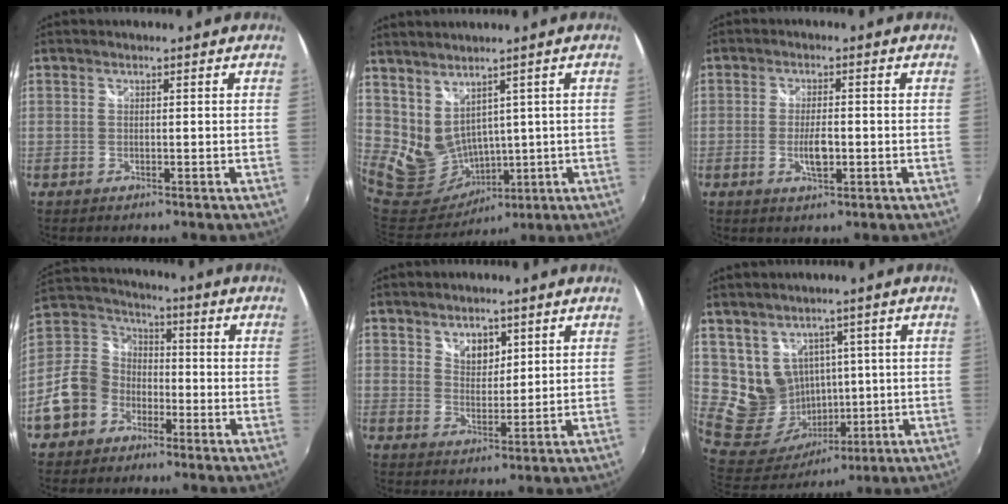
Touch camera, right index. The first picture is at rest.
{"total": 10.4, "force": [3.6, 7.7, 6.0], "torque": [-0.133, -0.008, 0.103]}
{"total": 4.3, "force": [-1.1, 1.6, 3.8], "torque": [-0.074, -0.004, -0.021]}
{"total": 13.2, "force": [-6.5, 10.4, 4.9], "torque": [-0.128, 0.035, -0.108]}
{"total": 4.4, "force": [2.6, 2.8, 2.1], "torque": [-0.024, 0.000, 0.047]}
{"total": 12.5, "force": [4.1, 11.2, 4.0], "torque": [-0.104, 0.010, 0.110]}